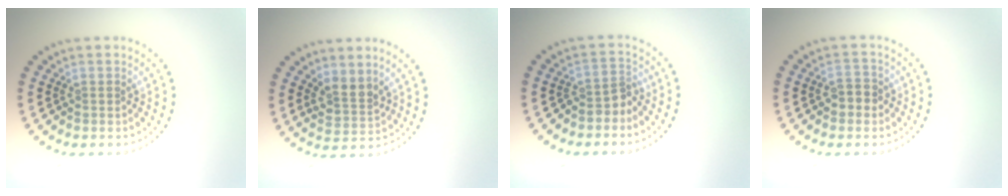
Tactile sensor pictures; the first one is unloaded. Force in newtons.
{"total": 2.4, "press": 1.7, "slide": 1.6}
{"total": 2.0, "press": 1.4, "slide": 1.4}
{"total": 1.9, "press": 1.8, "slide": 0.5}